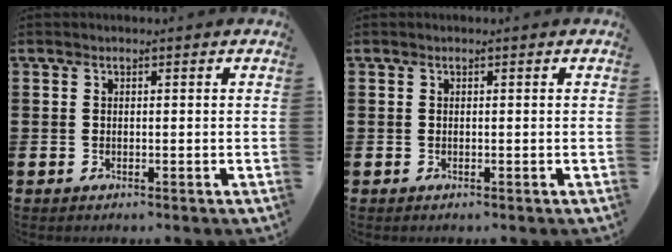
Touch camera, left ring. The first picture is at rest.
{"total": 0.0}